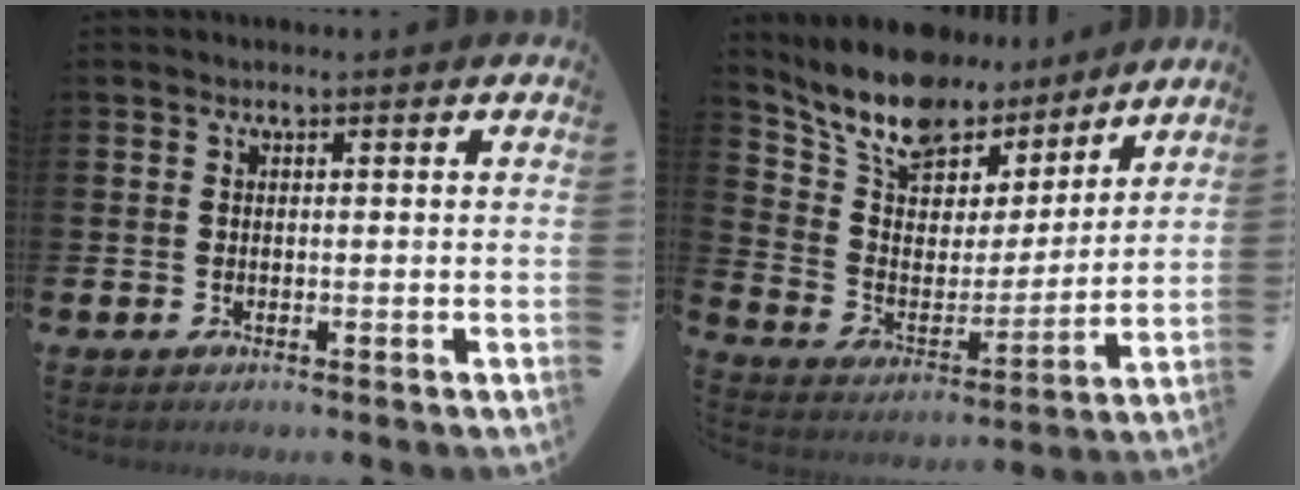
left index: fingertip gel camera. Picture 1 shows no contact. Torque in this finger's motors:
{"motor_torque": [1.04, -1.10, 1.05, 0.21]}